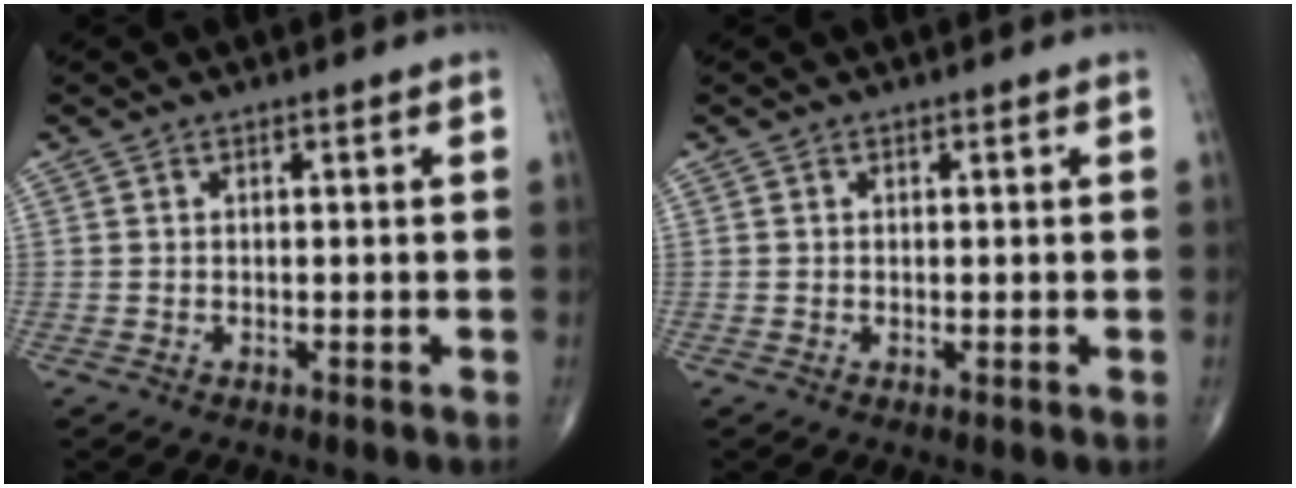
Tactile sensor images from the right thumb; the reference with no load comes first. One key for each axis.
{"total": 0.0}